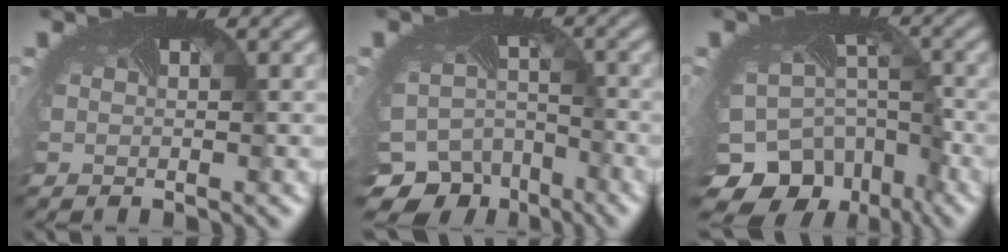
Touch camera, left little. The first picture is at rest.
{"total": 9.3, "force": [-7.2, 5.6, 1.7], "torque": [-0.030, -0.017, -0.100]}
{"total": 13.6, "force": [-8.6, 9.7, 4.2], "torque": [-0.095, -0.044, -0.100]}